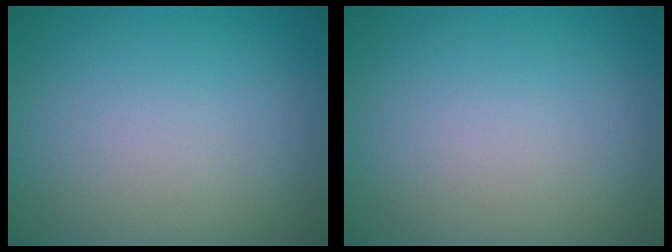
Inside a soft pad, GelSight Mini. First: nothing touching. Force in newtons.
{"total": 0.0}